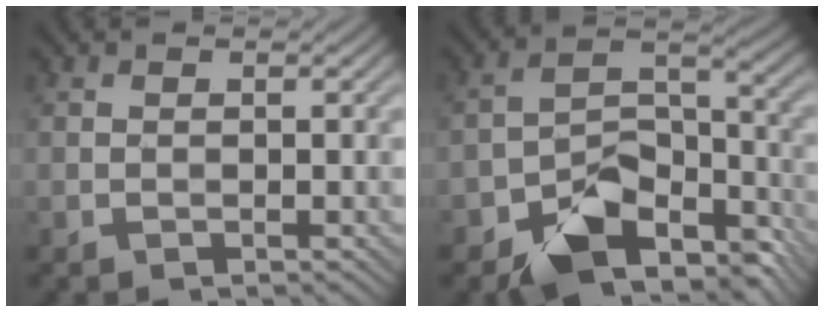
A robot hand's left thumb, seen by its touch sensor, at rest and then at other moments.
{"total": 12.0, "force": [-8.1, 6.3, 6.2], "torque": [-0.096, -0.012, -0.143]}